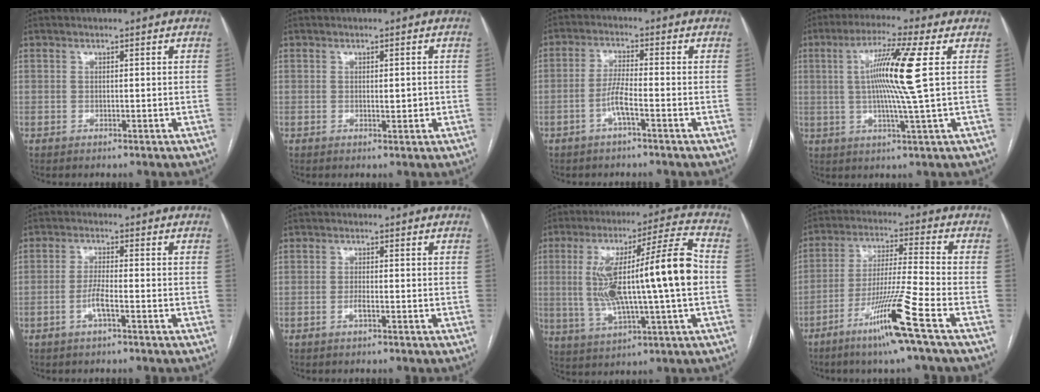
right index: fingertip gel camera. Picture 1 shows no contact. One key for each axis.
{"total": 1.6, "fx": -0.1, "fy": 0.4, "fz": 1.5, "tx": -0.024, "ty": -0.002, "tz": -0.001}
{"total": 4.0, "fx": -1.9, "fy": 0.1, "fz": 3.6, "tx": -0.073, "ty": 0.006, "tz": -0.039}
{"total": 10.9, "fx": 1.5, "fy": -1.8, "fz": 10.6, "tx": -0.195, "ty": 0.000, "tz": 0.025}
{"total": 2.5, "fx": -1.2, "fy": 0.0, "fz": 2.2, "tx": -0.043, "ty": 0.000, "tz": -0.028}
{"total": 1.2, "fx": -0.6, "fy": 0.0, "fz": 1.0, "tx": -0.018, "ty": 0.001, "tz": -0.014}
{"total": 18.8, "fx": 0.2, "fy": 1.3, "fz": 18.8, "tx": -0.335, "ty": 0.026, "tz": 0.003}
{"total": 12.9, "fx": -6.9, "fy": -2.1, "fz": 10.6, "tx": -0.202, "ty": -0.030, "tz": -0.132}